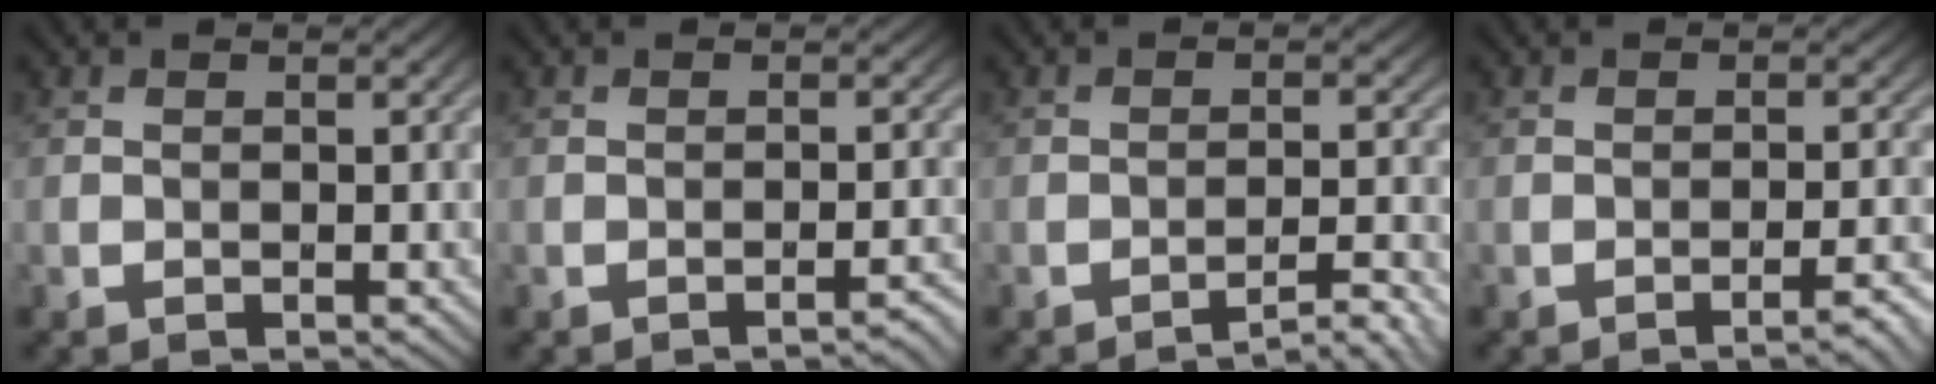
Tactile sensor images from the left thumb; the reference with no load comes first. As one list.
[{"total": 1.7, "force": [-1.5, -0.5, 0.4], "torque": [-0.005, 0.007, -0.021]}, {"total": 2.7, "force": [-2.5, -0.7, 0.9], "torque": [-0.012, 0.012, -0.037]}, {"total": 2.2, "force": [-1.8, -0.7, 1.1], "torque": [-0.018, 0.006, -0.027]}]